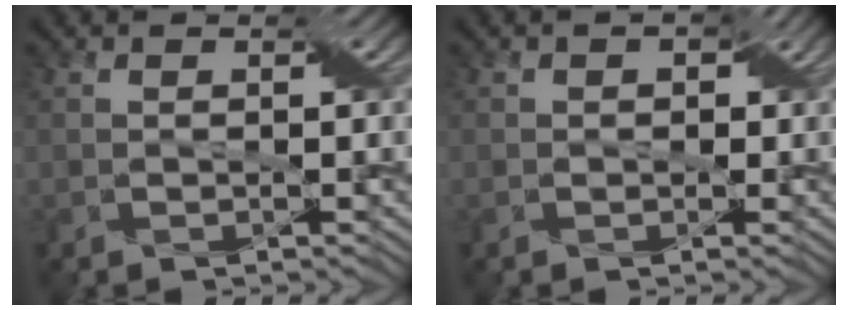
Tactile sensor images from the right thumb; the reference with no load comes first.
{"total": 1.5, "force": [0.1, 1.3, 0.9], "torque": [-0.011, -0.003, 0.000]}